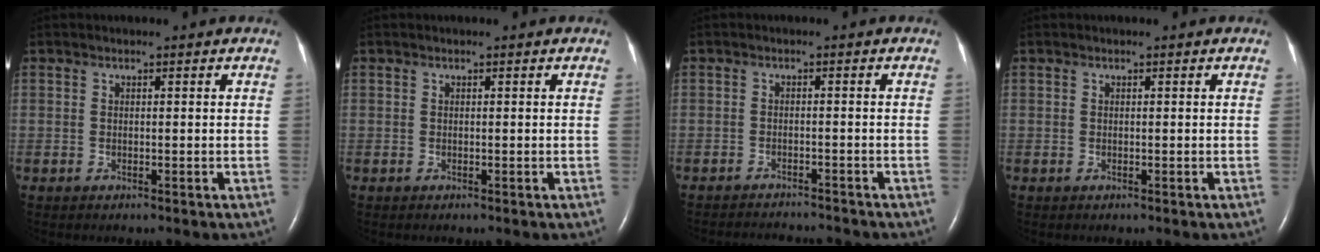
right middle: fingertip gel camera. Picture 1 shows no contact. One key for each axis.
{"total": 0.0}
{"total": 7.6, "fx": -7.5, "fy": 0.7, "fz": 1.4, "tx": -0.020, "ty": -0.006, "tz": -0.099}
{"total": 0.0}